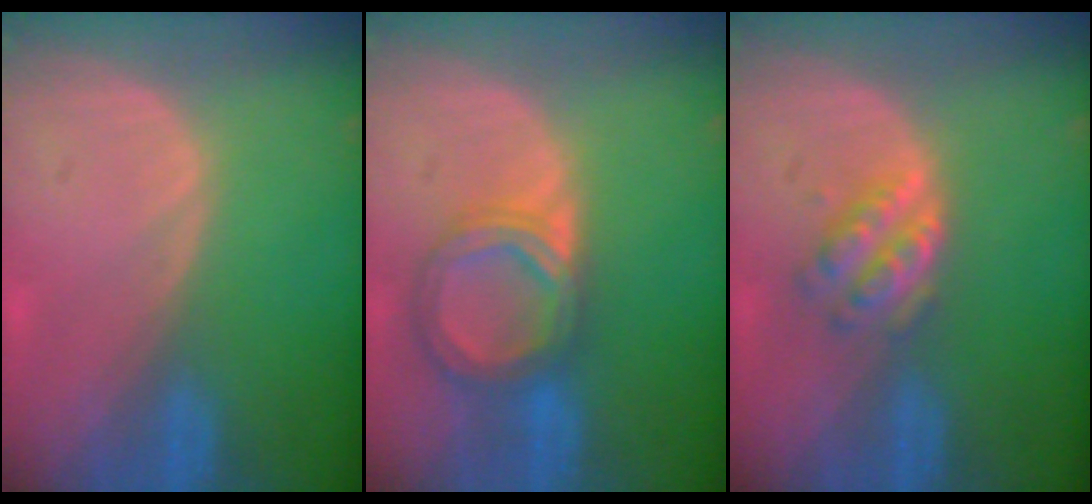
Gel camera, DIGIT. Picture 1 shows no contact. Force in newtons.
{"total": 6.7, "press": 6.2, "slide": 2.6}
{"total": 4.9, "press": 4.3, "slide": 2.3}